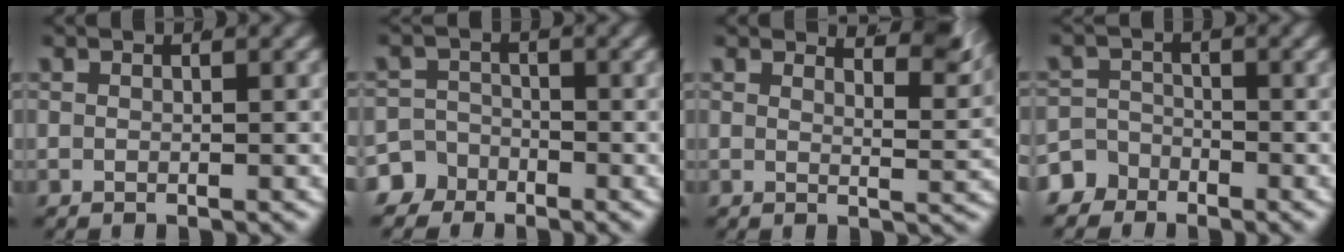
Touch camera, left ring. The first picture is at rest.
{"total": 4.7, "force": [-3.2, 3.4, 0.6], "torque": [-0.012, -0.021, -0.054]}
{"total": 4.7, "force": [3.5, 0.6, 2.9], "torque": [-0.028, -0.011, 0.057]}
{"total": 4.0, "force": [-3.0, 2.6, 0.6], "torque": [-0.011, -0.018, -0.048]}